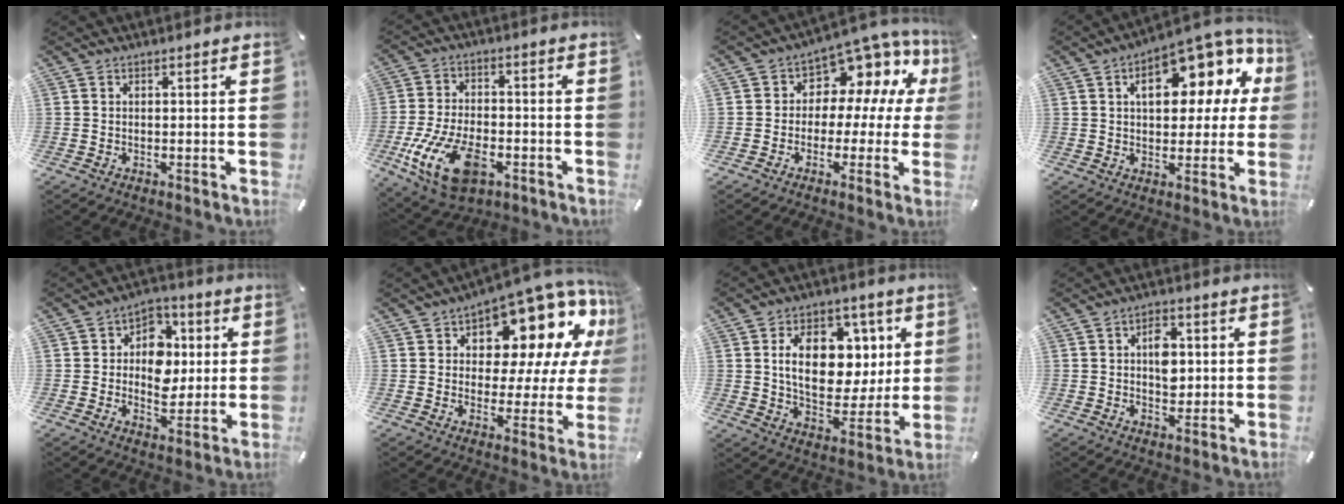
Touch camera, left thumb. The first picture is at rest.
{"total": 16.2, "force": [-6.2, 9.1, 11.8], "torque": [-0.233, 0.020, -0.104]}
{"total": 8.3, "force": [4.0, 6.2, 3.9], "torque": [-0.070, -0.044, 0.075]}
{"total": 14.6, "force": [6.1, 8.5, 10.3], "torque": [-0.128, -0.036, 0.100]}
{"total": 9.7, "force": [0.4, 8.2, 5.2], "torque": [-0.066, 0.003, 0.007]}
{"total": 14.9, "force": [10.2, 7.6, 7.9], "torque": [-0.109, -0.094, 0.170]}
{"total": 16.2, "force": [4.1, 11.5, 10.5], "torque": [-0.159, -0.004, 0.075]}
{"total": 6.4, "force": [0.8, 4.5, 4.5], "torque": [-0.051, -0.003, 0.006]}